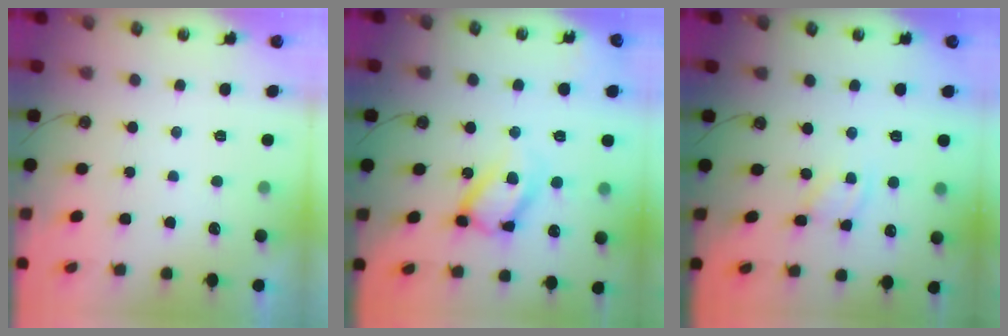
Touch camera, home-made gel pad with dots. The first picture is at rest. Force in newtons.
{"total": 15.5, "press": 15.4, "slide": 1.7}
{"total": 2.4, "press": 2.4, "slide": 0.2}